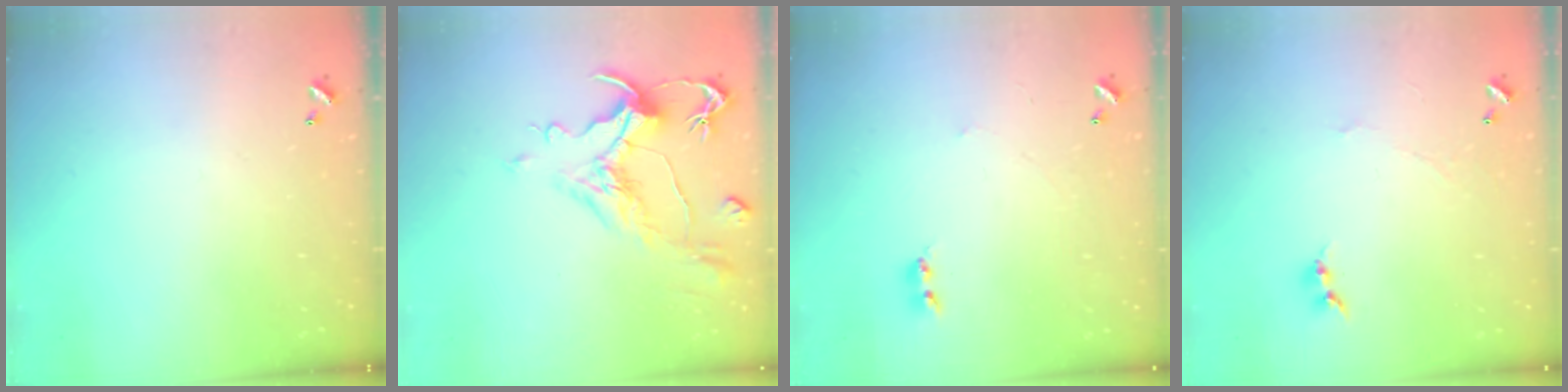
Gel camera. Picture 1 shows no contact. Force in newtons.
{"total": 1.6, "press": 0.7, "slide": 1.4}
{"total": 2.2, "press": 2.1, "slide": 0.5}
{"total": 0.6, "press": 0.3, "slide": 0.5}